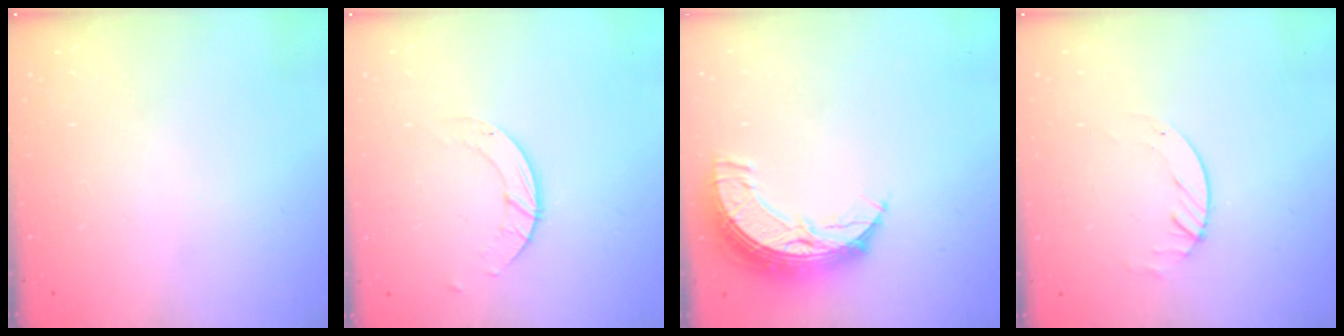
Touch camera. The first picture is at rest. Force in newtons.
{"total": 2.8, "press": 2.8, "slide": 0.3}
{"total": 10.9, "press": 10.9, "slide": 0.9}
{"total": 1.7, "press": 1.7, "slide": 0.2}